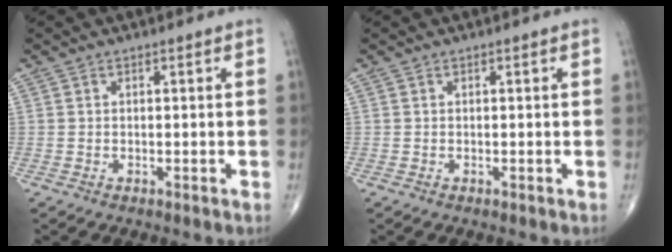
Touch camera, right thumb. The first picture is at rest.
{"total": 0.0}